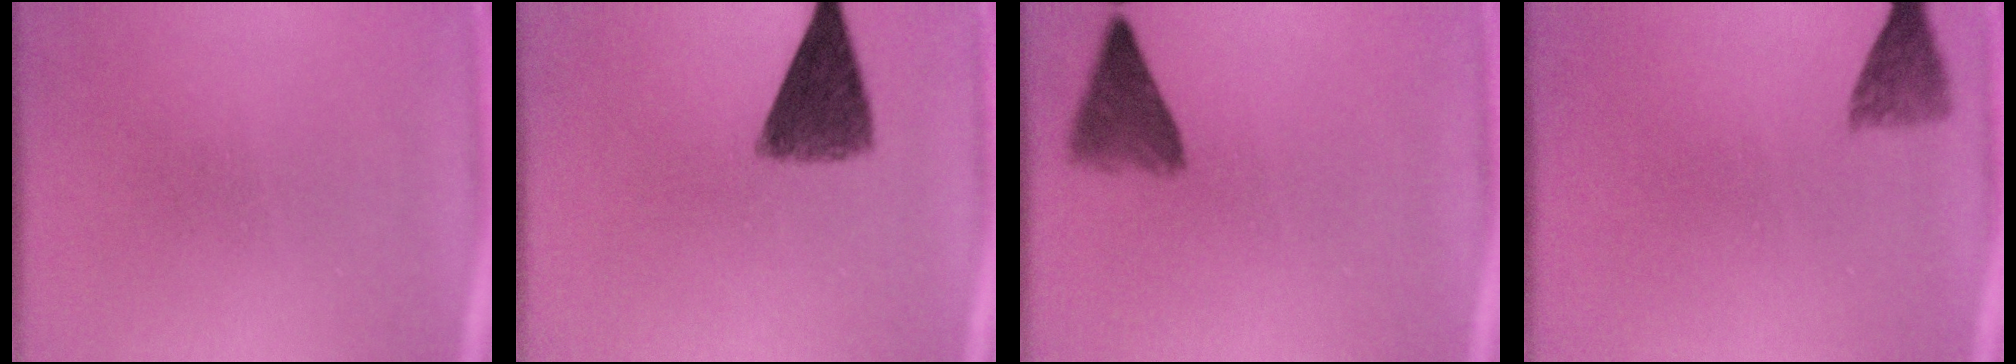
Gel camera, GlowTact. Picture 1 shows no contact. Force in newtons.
{"total": 8.1}
{"total": 5.2}
{"total": 3.0}